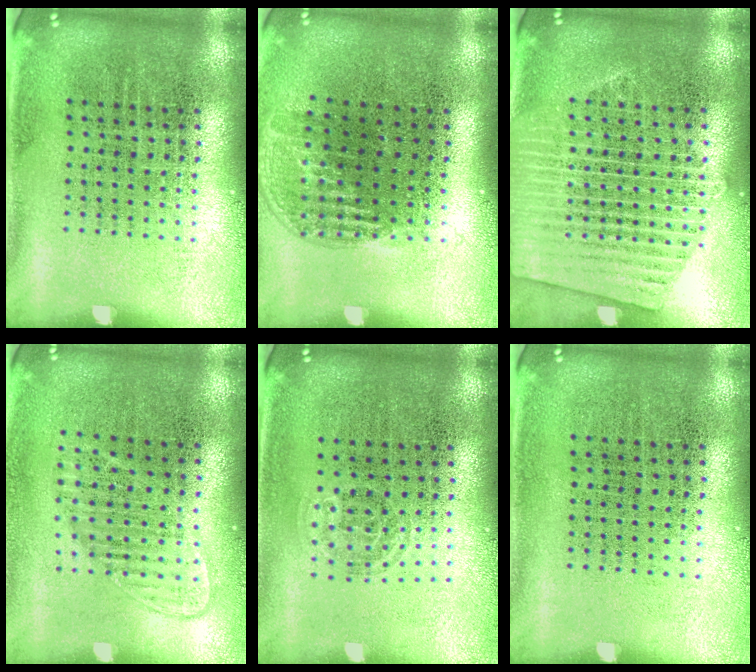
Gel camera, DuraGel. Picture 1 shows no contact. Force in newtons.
{"total": 1.1, "press": 1.0, "slide": 0.6}
{"total": 1.6, "press": 1.6, "slide": 0.2}
{"total": 1.2, "press": 1.1, "slide": 0.6}
{"total": 0.9, "press": 0.7, "slide": 0.6}
{"total": 0.0}